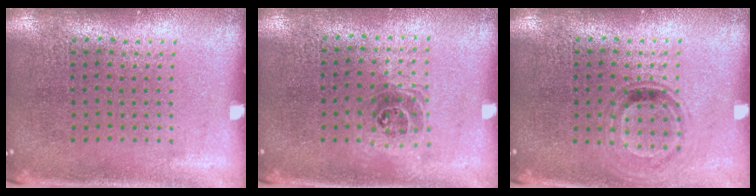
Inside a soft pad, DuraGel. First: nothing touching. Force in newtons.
{"total": 1.0, "press": 1.0, "slide": 0.3}
{"total": 0.9, "press": 0.8, "slide": 0.4}